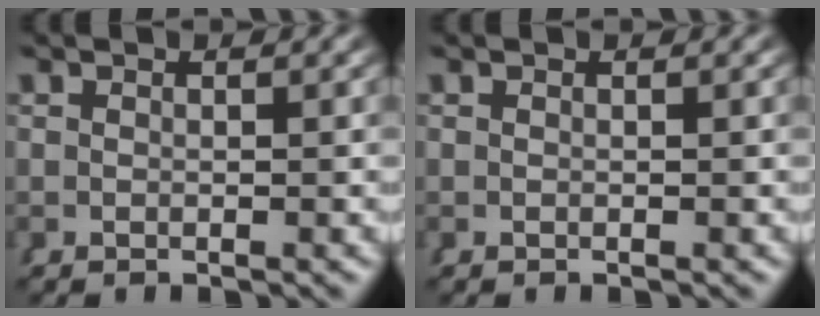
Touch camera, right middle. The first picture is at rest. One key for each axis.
{"total": 0.0}